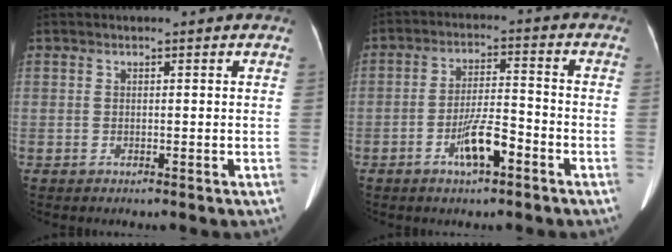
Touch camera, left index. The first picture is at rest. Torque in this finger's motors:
{"motor_torque": [1.20, 0.68, 0.64, 0.17]}